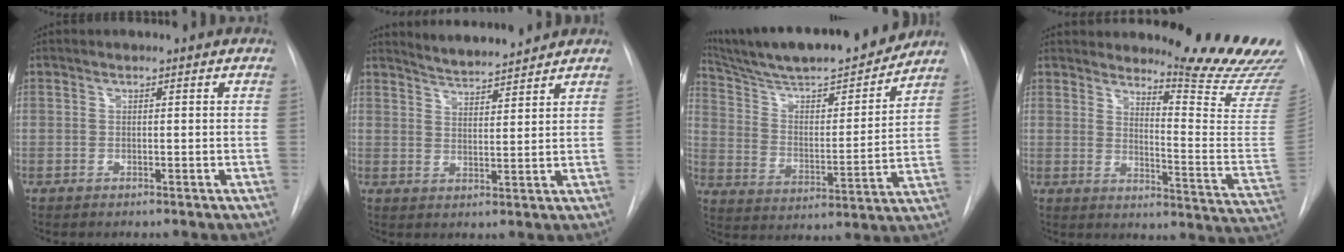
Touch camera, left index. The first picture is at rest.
{"total": 6.4, "force": [6.2, 0.1, 1.2], "torque": [-0.031, 0.006, 0.106]}
{"total": 22.4, "force": [20.1, 2.5, 9.7], "torque": [-0.169, -0.003, 0.312]}
{"total": 17.6, "force": [15.9, 0.6, 7.6], "torque": [-0.100, -0.125, 0.188]}